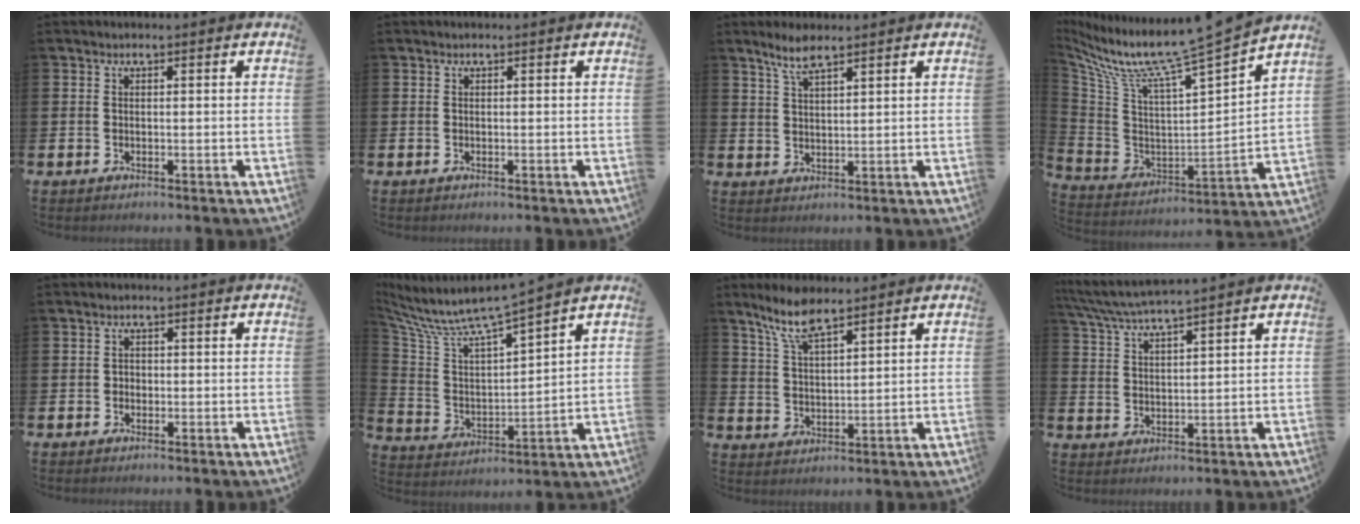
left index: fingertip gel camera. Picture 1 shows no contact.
{"total": 0.0}
{"total": 4.8, "force": [3.8, 1.1, 2.6], "torque": [-0.051, -0.008, 0.065]}
{"total": 10.2, "force": [8.7, -0.3, 5.2], "torque": [-0.137, -0.074, 0.137]}
{"total": 0.9, "force": [-0.2, 0.9, 0.2], "torque": [0.003, 0.003, -0.008]}
{"total": 7.7, "force": [7.0, 0.9, 3.0], "torque": [-0.096, -0.052, 0.113]}
{"total": 7.2, "force": [6.0, 1.7, 3.7], "torque": [-0.080, -0.016, 0.107]}
{"total": 5.0, "force": [4.8, -0.2, 1.4], "torque": [-0.046, -0.023, 0.085]}